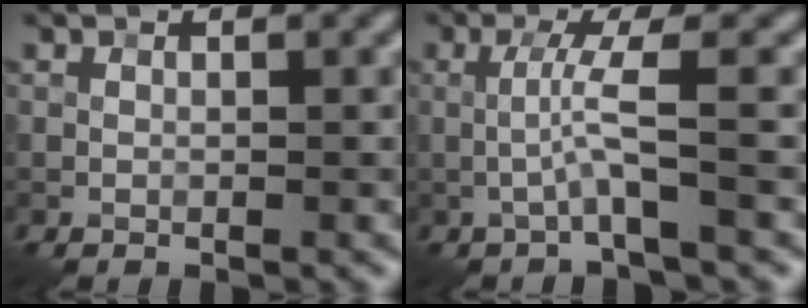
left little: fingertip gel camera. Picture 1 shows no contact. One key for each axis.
{"total": 2.8, "fx": -0.8, "fy": -0.3, "fz": 2.6, "tx": -0.059, "ty": 0.009, "tz": -0.017}